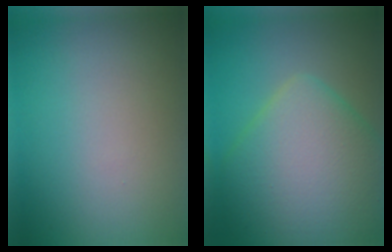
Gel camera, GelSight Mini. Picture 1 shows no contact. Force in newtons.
{"total": 10.1, "press": 10.1, "slide": 0.2}